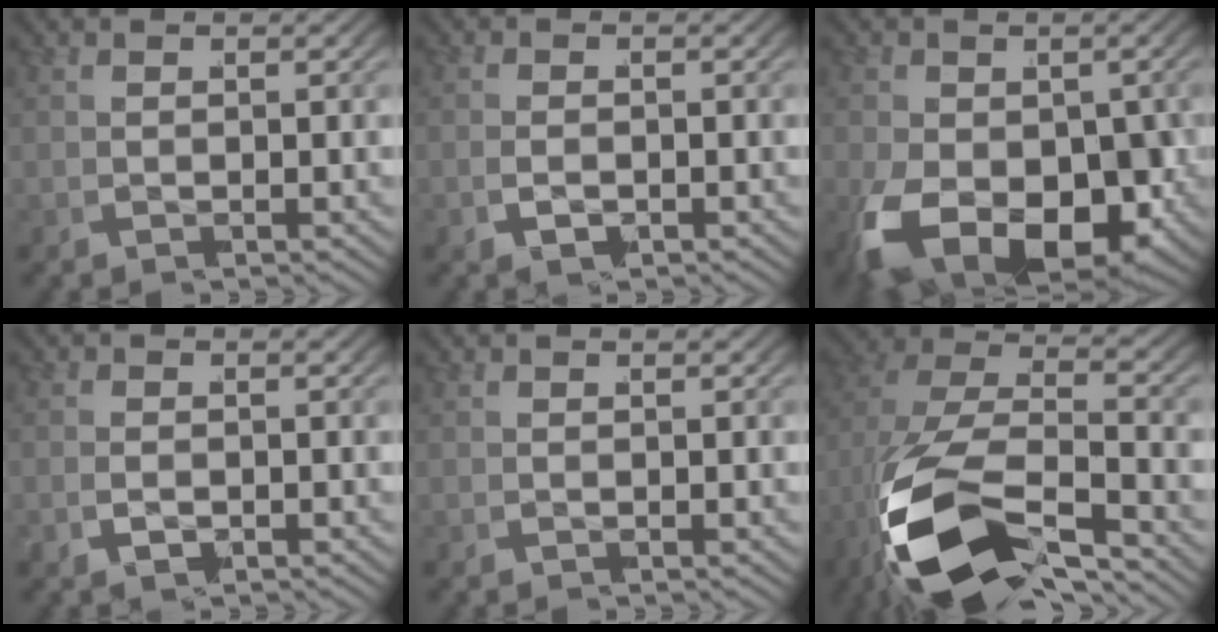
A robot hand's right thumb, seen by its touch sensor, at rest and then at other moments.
{"total": 1.7, "force": [-1.2, 1.1, 0.7], "torque": [-0.024, -0.006, -0.020]}
{"total": 14.0, "force": [-5.5, 9.1, 9.1], "torque": [-0.195, -0.074, -0.056]}
{"total": 1.4, "force": [-1.0, 0.9, 0.5], "torque": [-0.021, -0.005, -0.017]}
{"total": 0.0}
{"total": 15.0, "force": [-4.7, 8.4, 11.6], "torque": [-0.278, -0.051, -0.048]}